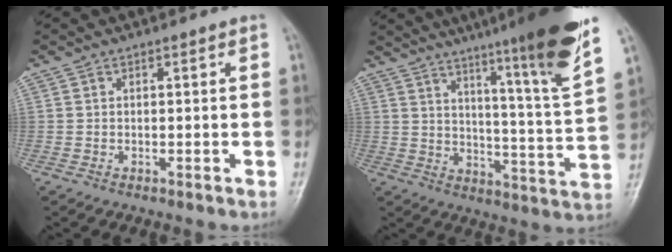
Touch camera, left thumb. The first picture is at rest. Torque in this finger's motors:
{"motor_torque": [2.63, 0.87, 1.63, -1.15, 0.48]}